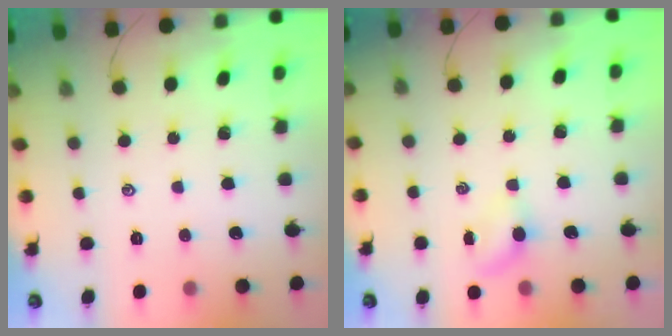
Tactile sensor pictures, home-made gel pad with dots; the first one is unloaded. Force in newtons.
{"total": 3.3, "press": 3.2, "slide": 1.1}